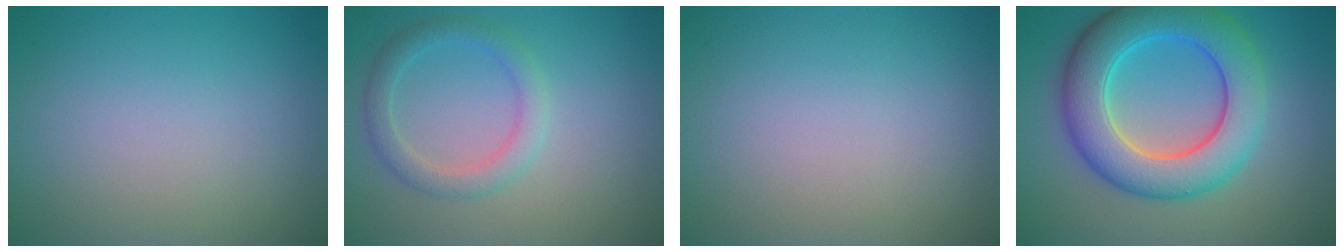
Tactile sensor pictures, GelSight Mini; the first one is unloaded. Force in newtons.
{"total": 2.5, "press": 2.5, "slide": 0.0}
{"total": 0.0}
{"total": 9.0, "press": 9.0, "slide": 0.2}